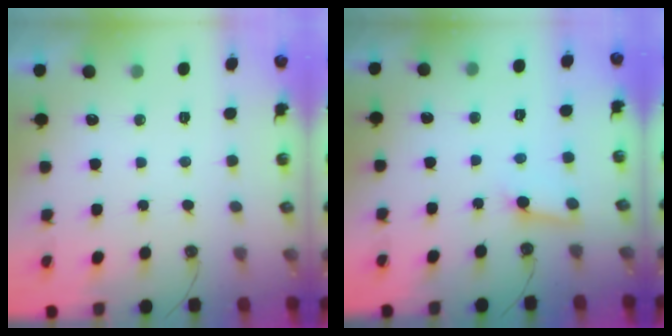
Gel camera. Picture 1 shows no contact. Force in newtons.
{"total": 3.0, "press": 3.0, "slide": 0.4}